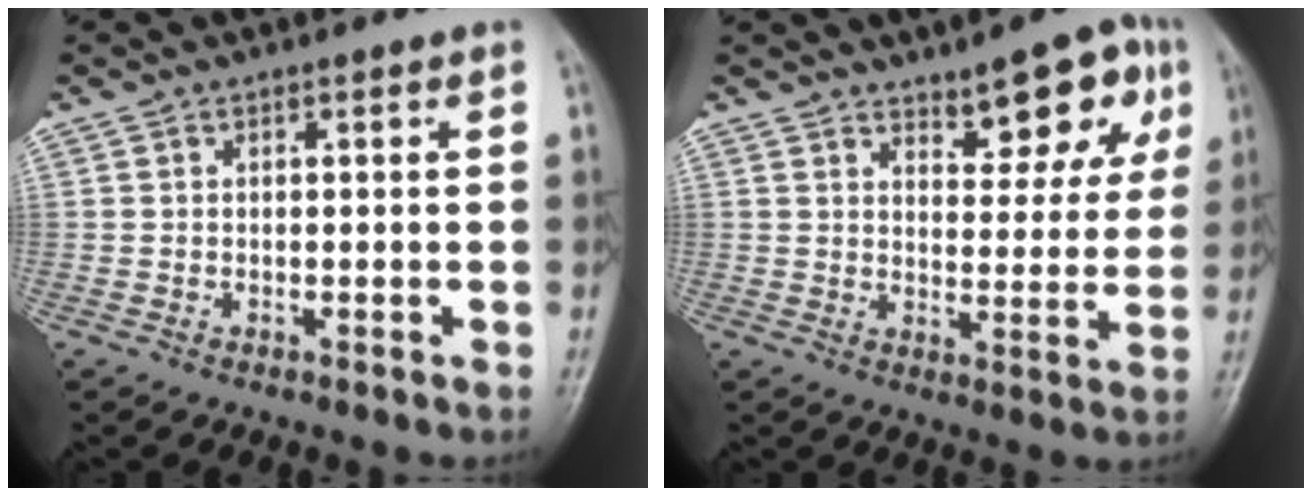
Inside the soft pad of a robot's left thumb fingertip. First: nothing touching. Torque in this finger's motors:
{"motor_torque": [0.07, 0.22, 0.01, -0.23, 0.10]}